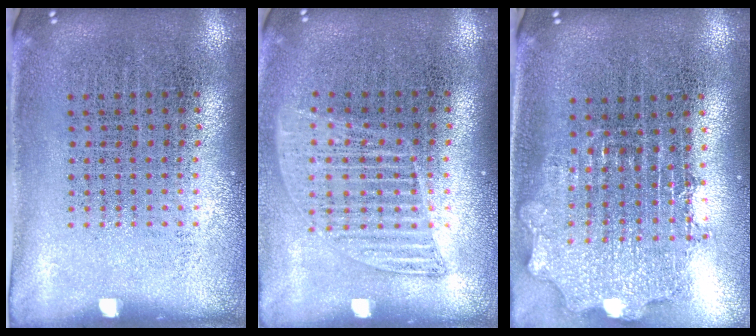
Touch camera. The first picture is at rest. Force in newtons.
{"total": 1.2, "press": 1.1, "slide": 0.4}
{"total": 2.0, "press": 1.6, "slide": 1.2}